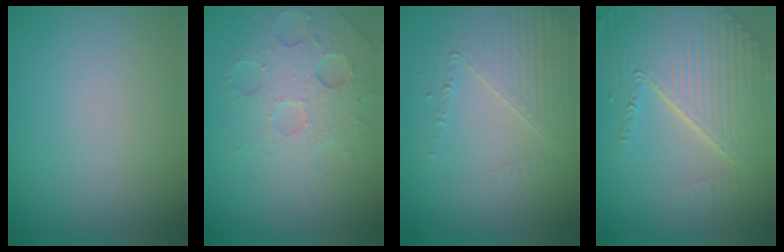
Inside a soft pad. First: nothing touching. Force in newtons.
{"total": 4.9, "press": 4.1, "slide": 2.6}
{"total": 5.2, "press": 3.1, "slide": 4.2}
{"total": 8.6, "press": 5.7, "slide": 6.5}